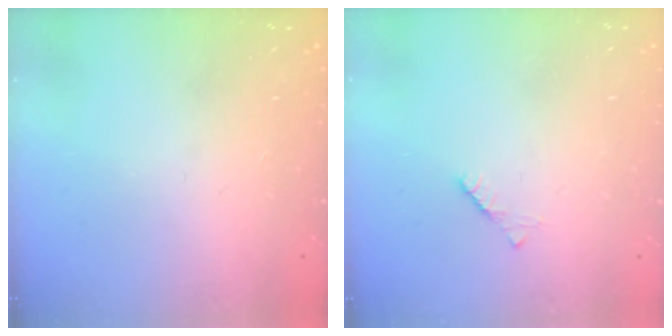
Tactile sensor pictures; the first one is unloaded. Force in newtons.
{"total": 2.2, "press": 2.2, "slide": 0.3}